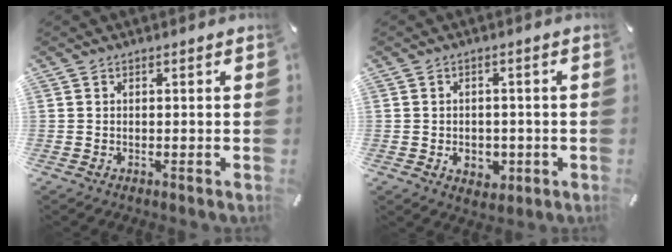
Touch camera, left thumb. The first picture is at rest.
{"total": 4.6, "force": [-1.0, 3.8, 2.5], "torque": [-0.027, 0.002, -0.016]}